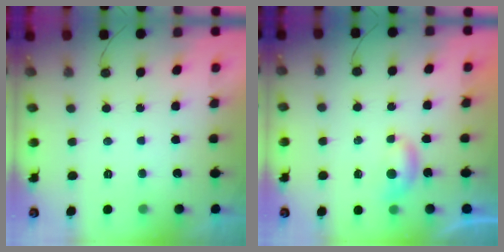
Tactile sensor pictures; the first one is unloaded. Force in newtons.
{"total": 3.6, "press": 3.6, "slide": 0.4}